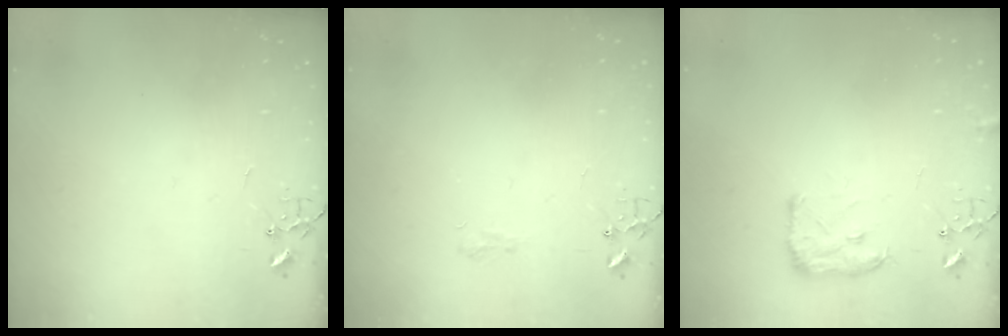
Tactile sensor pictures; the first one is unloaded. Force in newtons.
{"total": 6.1, "press": 6.1, "slide": 0.8}
{"total": 8.9, "press": 8.8, "slide": 0.6}